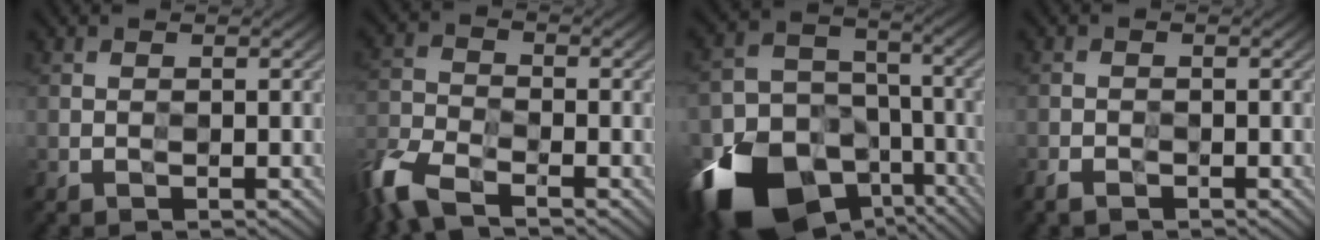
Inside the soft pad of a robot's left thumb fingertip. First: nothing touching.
{"total": 7.5, "force": [-5.5, 2.4, 4.5], "torque": [-0.106, -0.013, -0.131]}
{"total": 18.8, "force": [-10.6, 12.5, 9.2], "torque": [-0.215, -0.053, -0.165]}
{"total": 1.5, "force": [-1.3, 0.6, 0.6], "torque": [-0.016, -0.003, -0.029]}